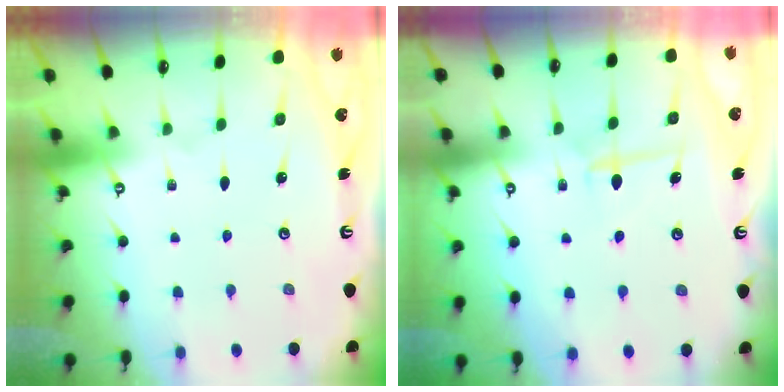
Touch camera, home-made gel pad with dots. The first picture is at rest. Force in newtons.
{"total": 6.2, "press": 6.1, "slide": 1.2}